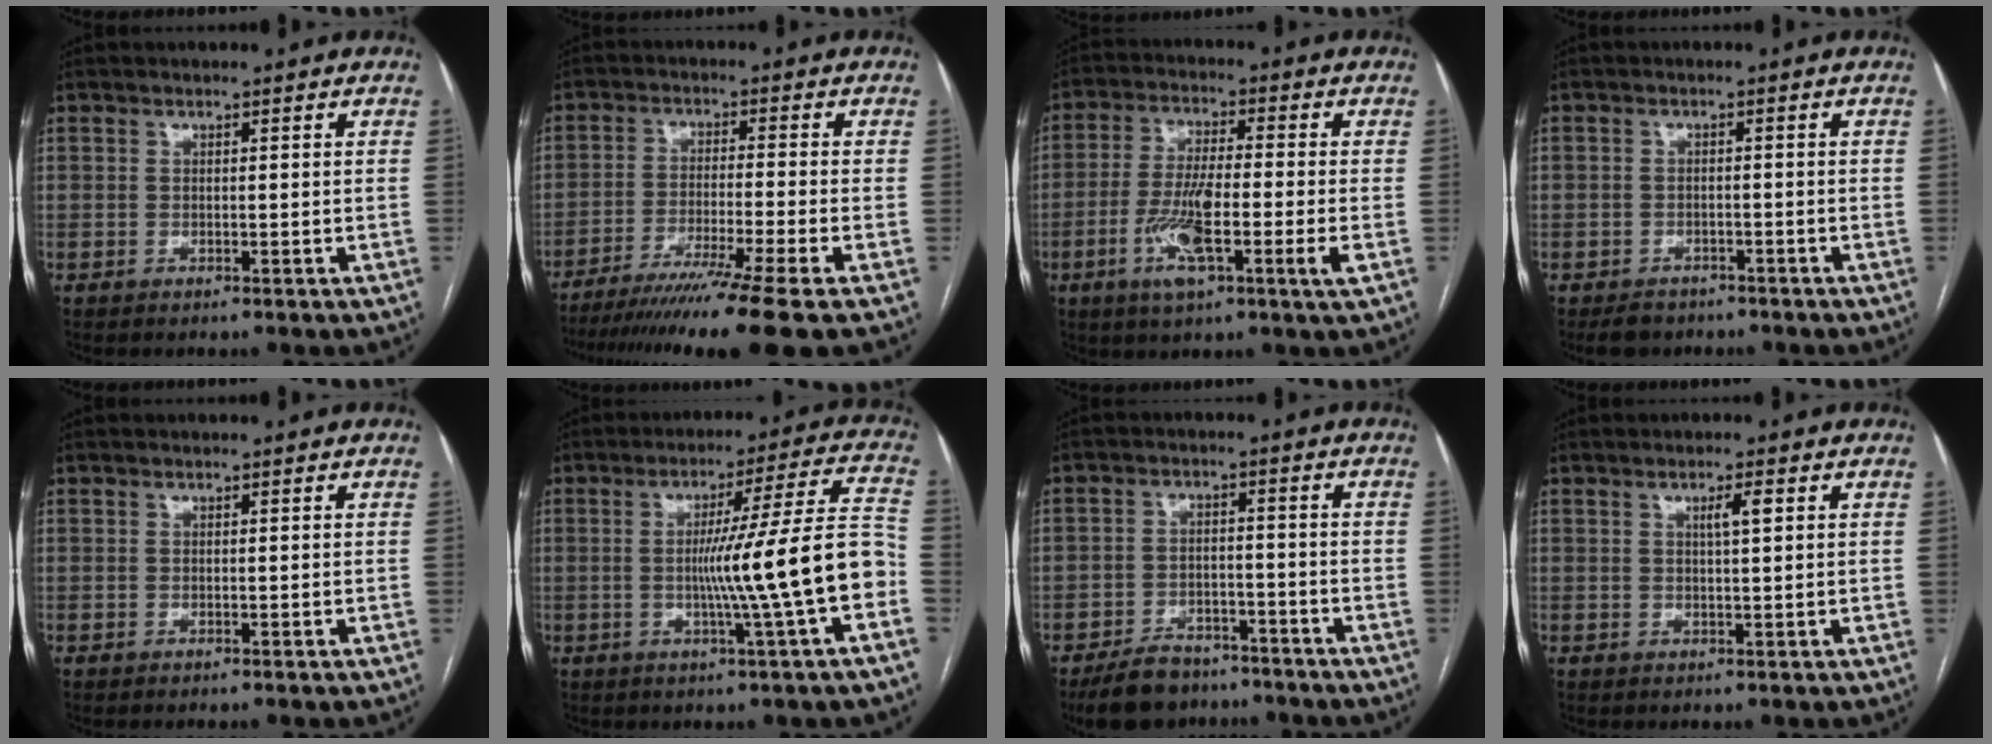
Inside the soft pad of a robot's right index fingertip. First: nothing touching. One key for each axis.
{"total": 15.0, "fx": -11.7, "fy": -2.7, "fz": 9.0, "tx": -0.129, "ty": -0.048, "tz": -0.186}
{"total": 11.1, "fx": -3.3, "fy": 0.8, "fz": 10.5, "tx": -0.203, "ty": -0.008, "tz": -0.063}
{"total": 3.8, "fx": -2.8, "fy": 2.5, "fz": 0.5, "tx": -0.009, "ty": 0.006, "tz": -0.043}
{"total": 0.0}
{"total": 14.7, "fx": -3.2, "fy": -1.8, "fz": 14.2, "tx": -0.209, "ty": 0.007, "tz": -0.053}
{"total": 8.8, "fx": -7.1, "fy": 4.4, "fz": 2.7, "tx": -0.045, "ty": -0.003, "tz": -0.115}
{"total": 2.3, "fx": 0.8, "fy": 0.1, "fz": 2.1, "tx": -0.038, "ty": 0.002, "tz": 0.014}